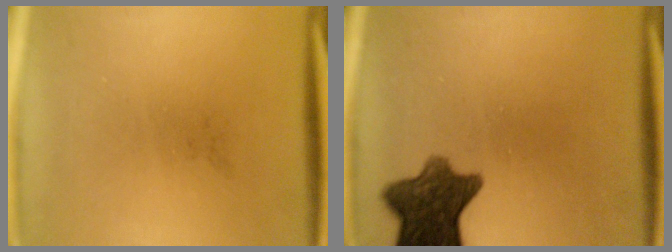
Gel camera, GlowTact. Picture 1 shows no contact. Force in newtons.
{"total": 9.5}